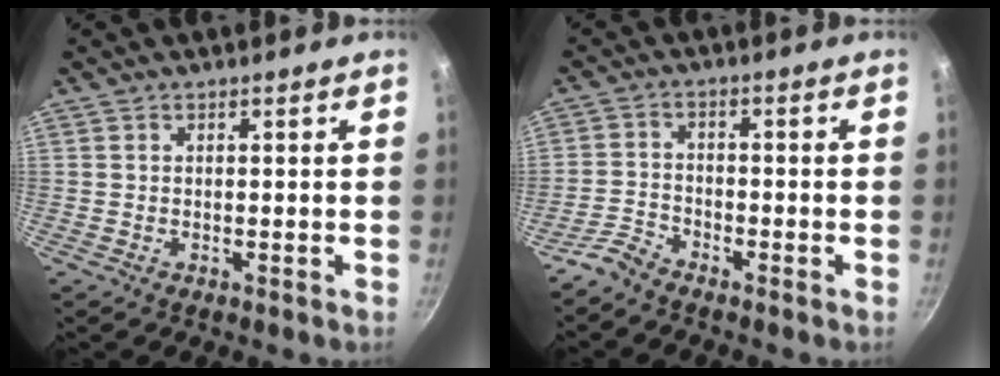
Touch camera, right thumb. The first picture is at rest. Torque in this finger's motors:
{"motor_torque": [0.04, -0.01, -0.32, -0.21, -0.01]}